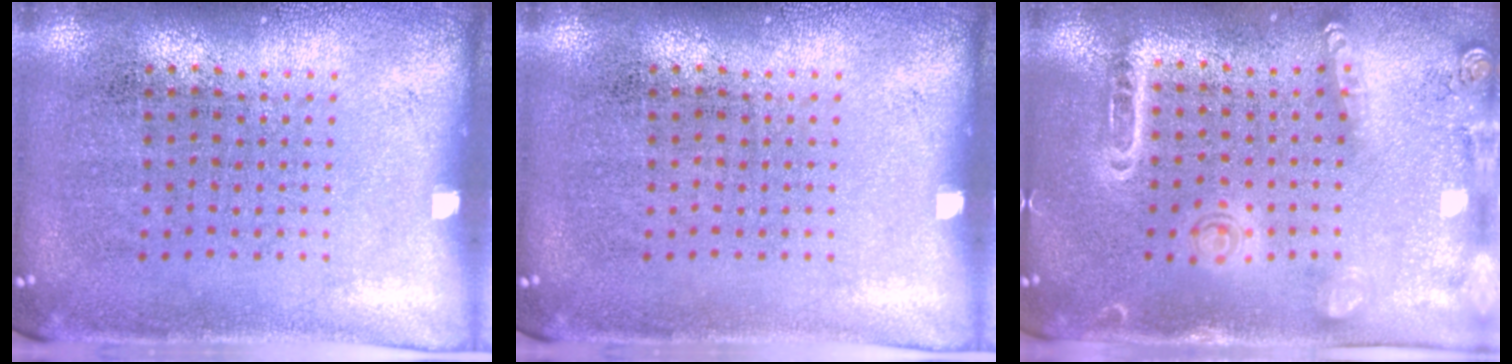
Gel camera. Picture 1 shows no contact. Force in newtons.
{"total": 0.0}
{"total": 1.6, "press": 1.5, "slide": 0.4}